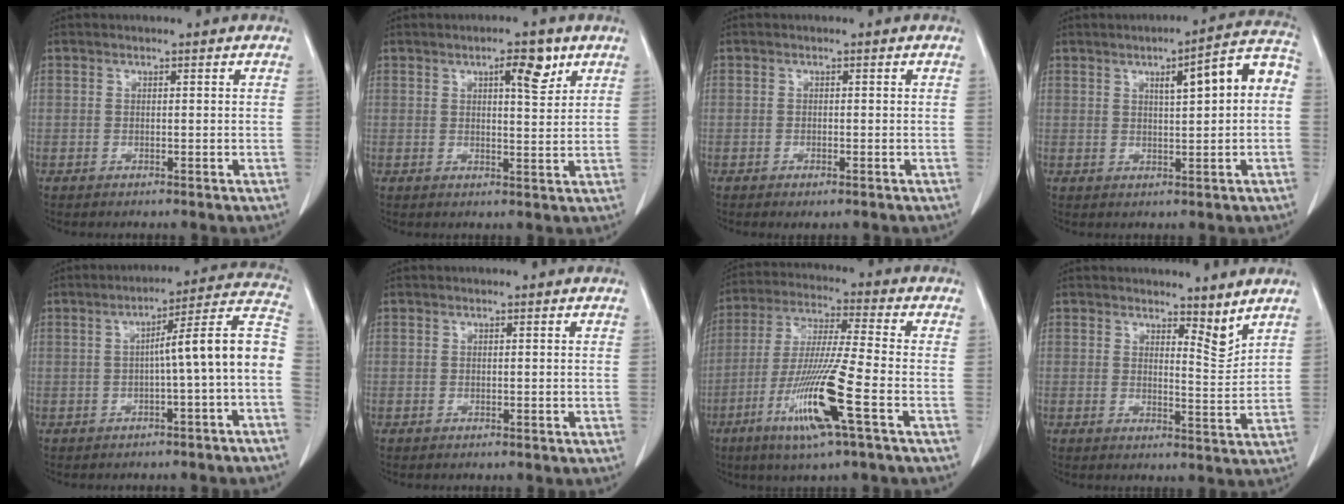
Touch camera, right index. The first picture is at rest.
{"total": 5.0, "force": [2.7, 1.3, 4.0], "torque": [-0.058, -0.003, 0.040]}
{"total": 1.2, "force": [-0.7, 0.3, 0.9], "torque": [-0.014, -0.003, -0.007]}
{"total": 8.7, "force": [1.5, 1.2, 8.5], "torque": [-0.111, 0.028, 0.016]}
{"total": 10.7, "force": [-1.9, -0.4, 10.5], "torque": [-0.135, 0.036, -0.030]}
{"total": 0.0}
{"total": 14.1, "force": [-5.8, -0.5, 12.9], "torque": [-0.262, -0.024, -0.112]}
{"total": 3.8, "force": [3.3, 0.8, 1.7], "torque": [-0.021, -0.021, 0.048]}